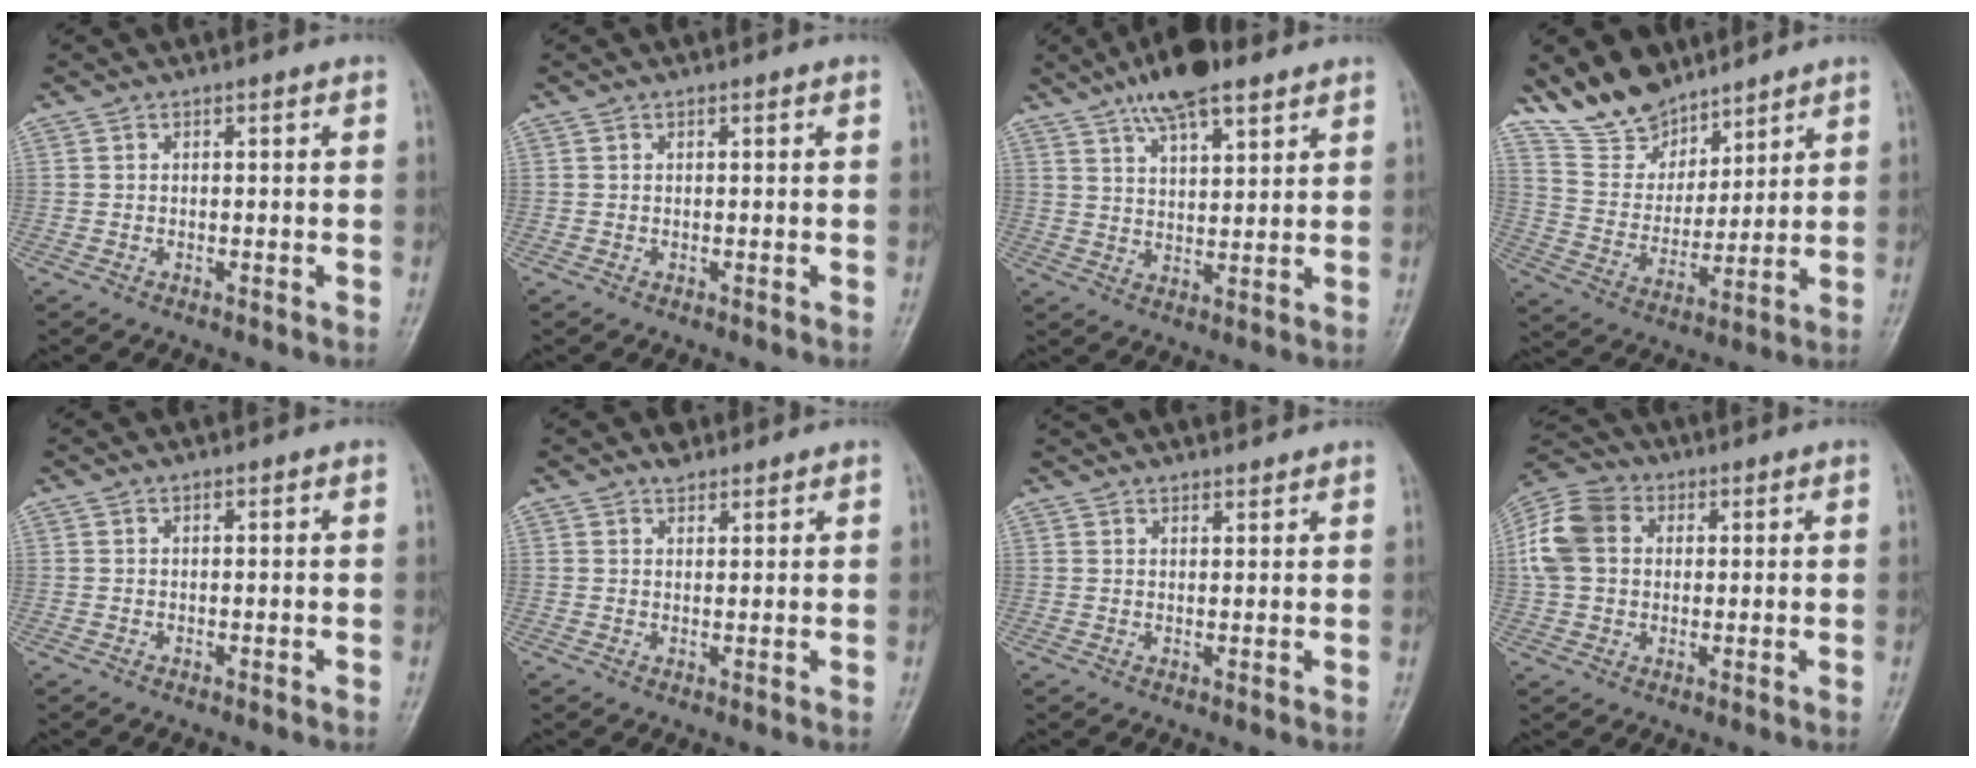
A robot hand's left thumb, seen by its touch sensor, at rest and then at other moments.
{"total": 0.0}
{"total": 10.7, "force": [7.3, 3.7, 6.9], "torque": [-0.100, -0.026, 0.126]}
{"total": 12.8, "force": [10.5, 6.3, 3.6], "torque": [-0.035, -0.060, 0.207]}
{"total": 0.0}
{"total": 2.2, "force": [1.8, 1.2, 0.4], "torque": [0.004, -0.012, 0.026]}
{"total": 3.9, "force": [3.6, 0.9, 1.1], "torque": [0.002, 0.009, 0.057]}
{"total": 11.1, "force": [2.2, 8.5, 6.8], "torque": [-0.131, 0.020, 0.034]}